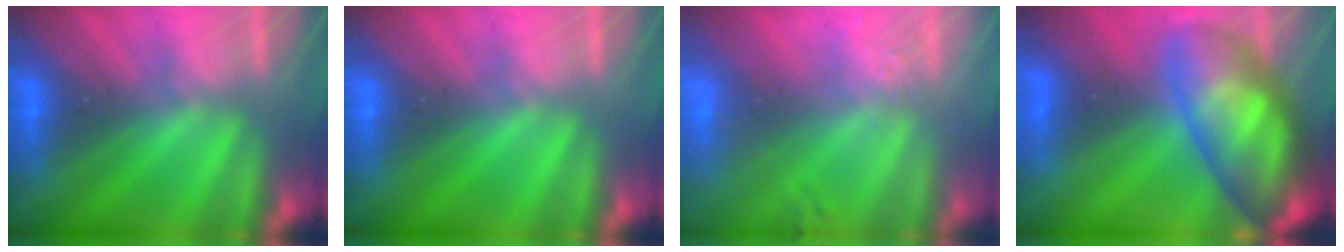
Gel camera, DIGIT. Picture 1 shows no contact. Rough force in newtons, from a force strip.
{"total": 0.0}
{"total": 2.6}
{"total": 11.6}